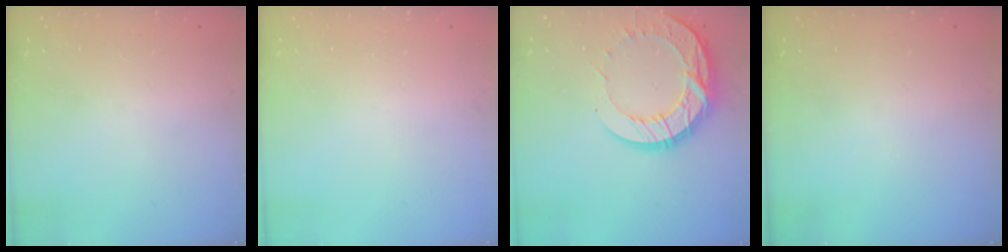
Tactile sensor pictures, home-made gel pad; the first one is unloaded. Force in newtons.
{"total": 0.0}
{"total": 14.6, "press": 14.6, "slide": 1.2}
{"total": 0.0}